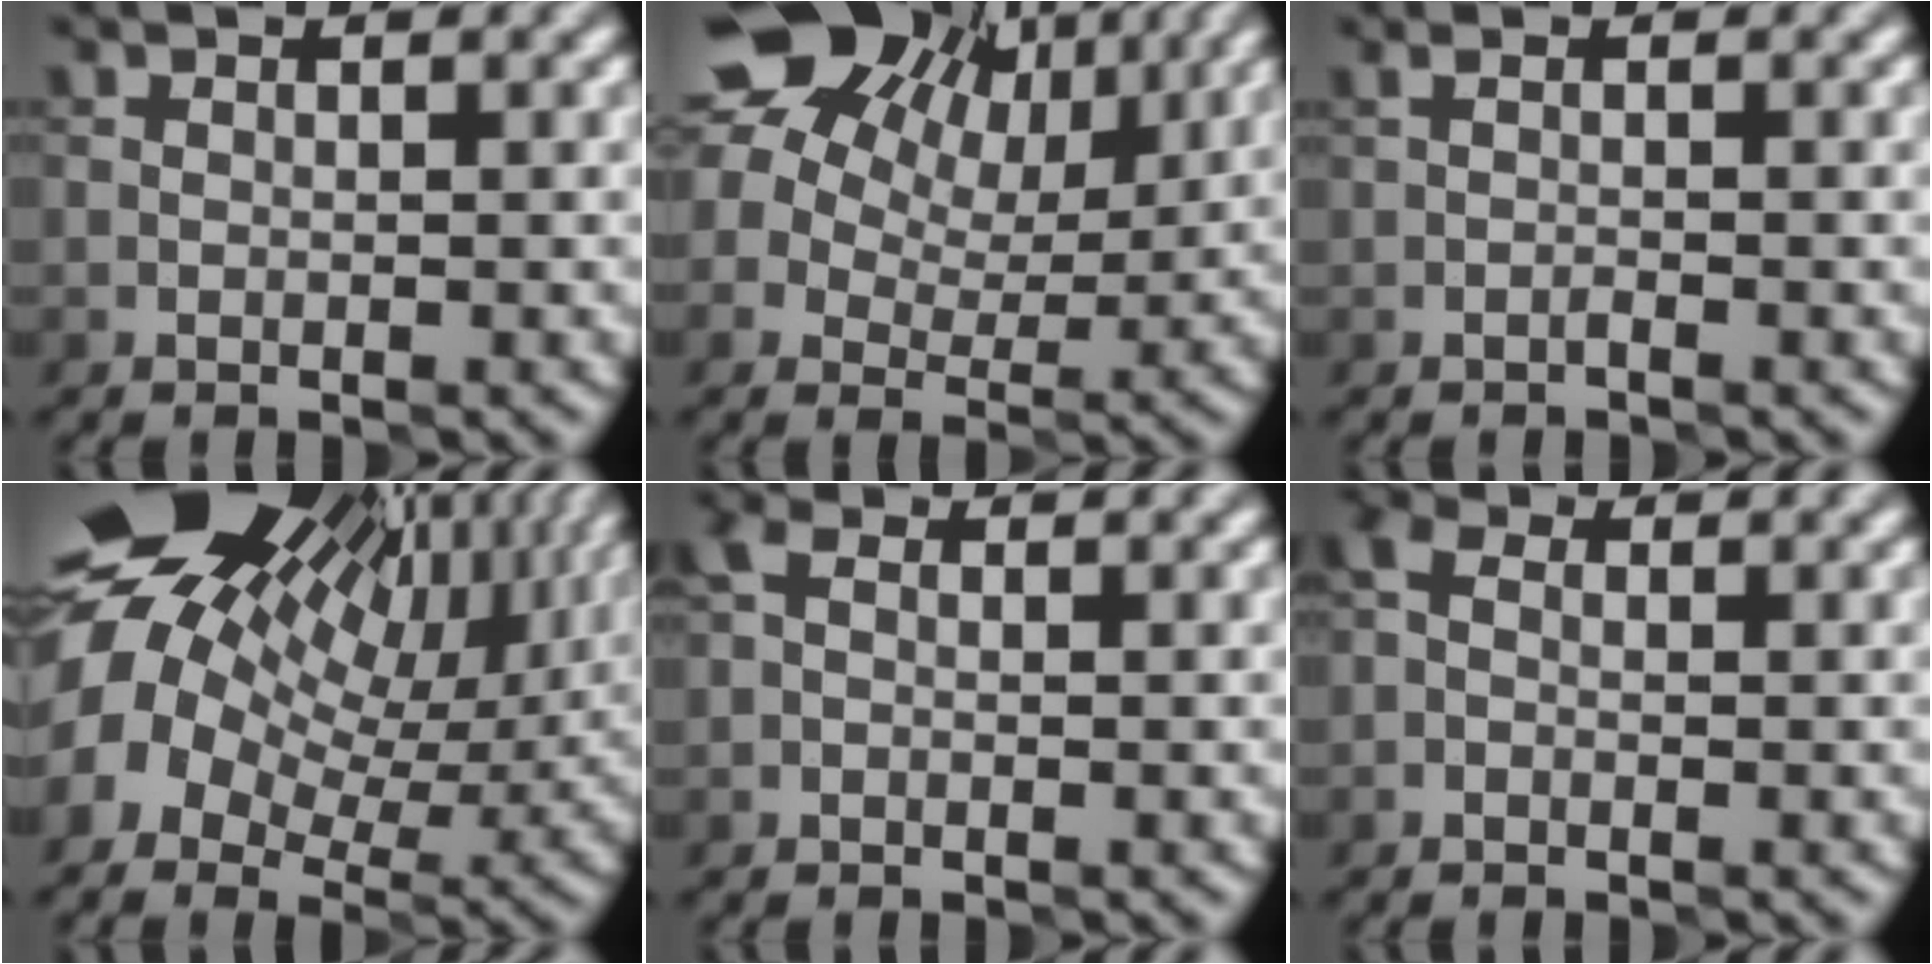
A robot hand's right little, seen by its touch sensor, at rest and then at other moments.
{"total": 16.0, "force": [8.0, 10.8, 8.7], "torque": [-0.184, 0.050, 0.132]}
{"total": 0.6, "force": [-0.1, -0.3, 0.5], "torque": [-0.018, 0.001, -0.002]}
{"total": 18.5, "force": [5.6, 12.1, 12.8], "torque": [-0.232, 0.011, 0.111]}
{"total": 1.1, "force": [0.1, 0.7, 0.9], "torque": [-0.021, 0.006, -0.005]}
{"total": 1.5, "force": [-0.1, 1.0, 1.2], "torque": [-0.029, 0.004, -0.014]}